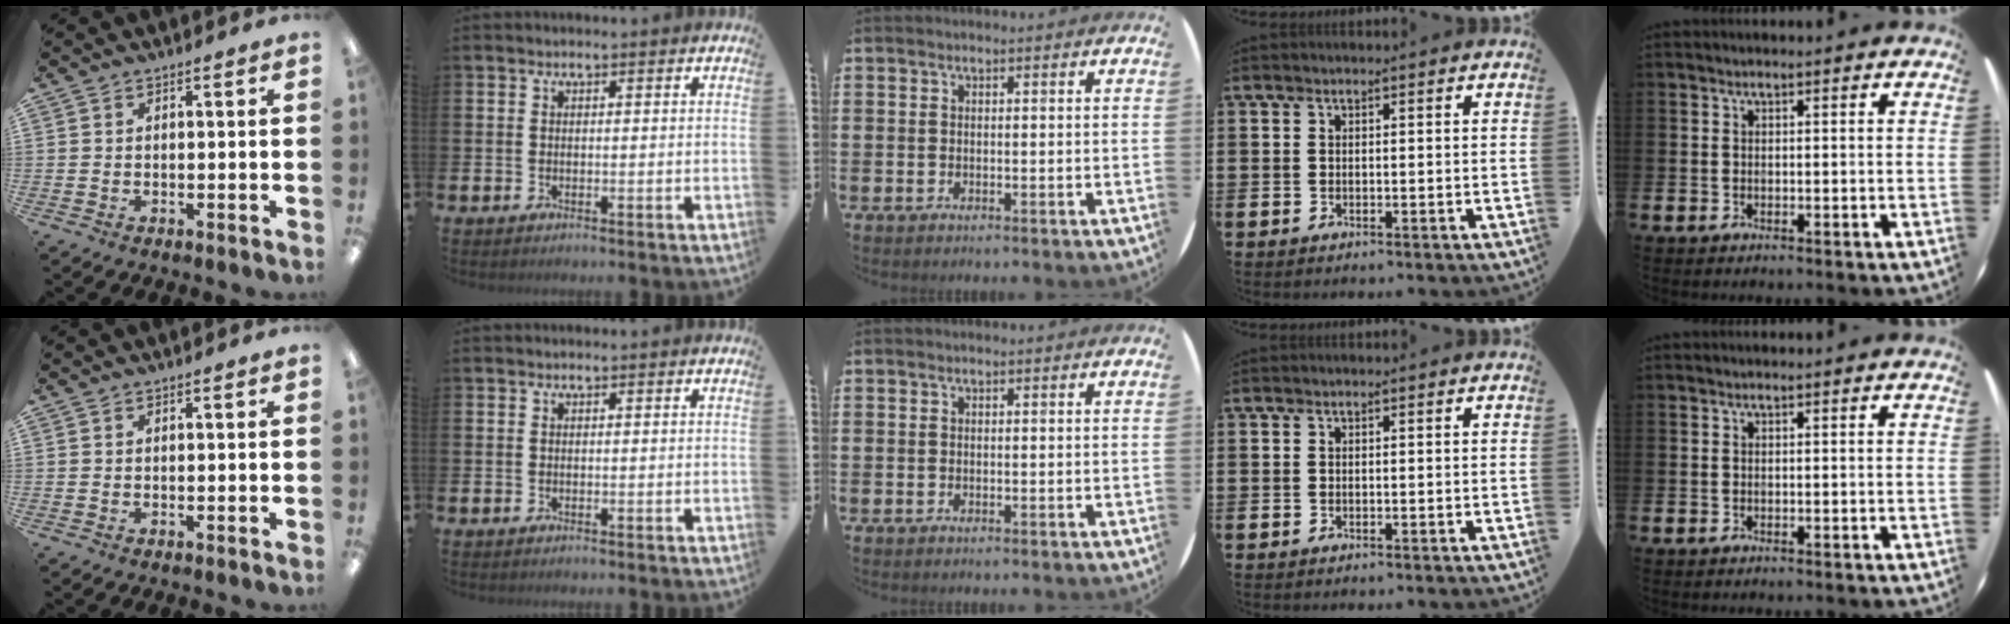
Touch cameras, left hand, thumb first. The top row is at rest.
{}